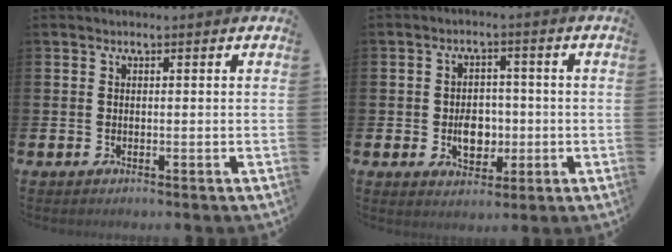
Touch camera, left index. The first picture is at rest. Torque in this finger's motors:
{"motor_torque": [1.08, 0.20, 0.31, 0.14]}